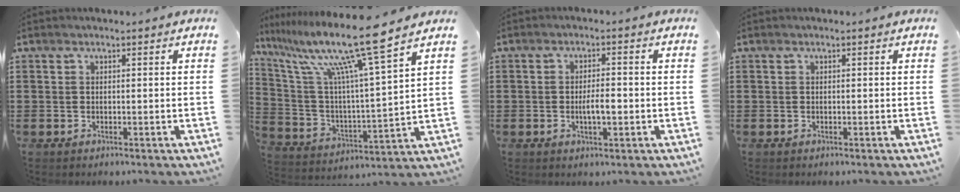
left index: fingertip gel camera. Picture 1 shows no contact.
{"total": 14.7, "force": [10.9, 0.1, 9.9], "torque": [-0.221, -0.069, 0.173]}
{"total": 3.6, "force": [-0.6, 1.1, 3.4], "torque": [-0.060, 0.003, -0.012]}
{"total": 0.0}